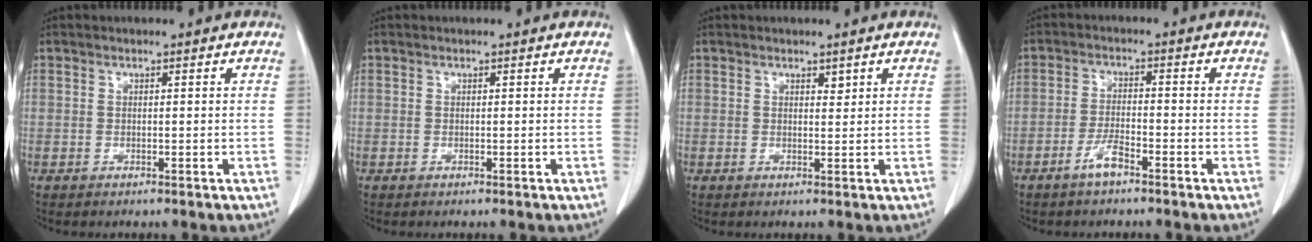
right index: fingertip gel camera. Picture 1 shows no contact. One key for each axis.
{"total": 0.0}
{"total": 1.0, "fx": 0.7, "fy": 0.4, "fz": 0.5, "tx": -0.008, "ty": -0.004, "tz": 0.011}
{"total": 3.6, "fx": -2.6, "fy": 0.5, "fz": 2.5, "tx": -0.049, "ty": 0.000, "tz": -0.050}